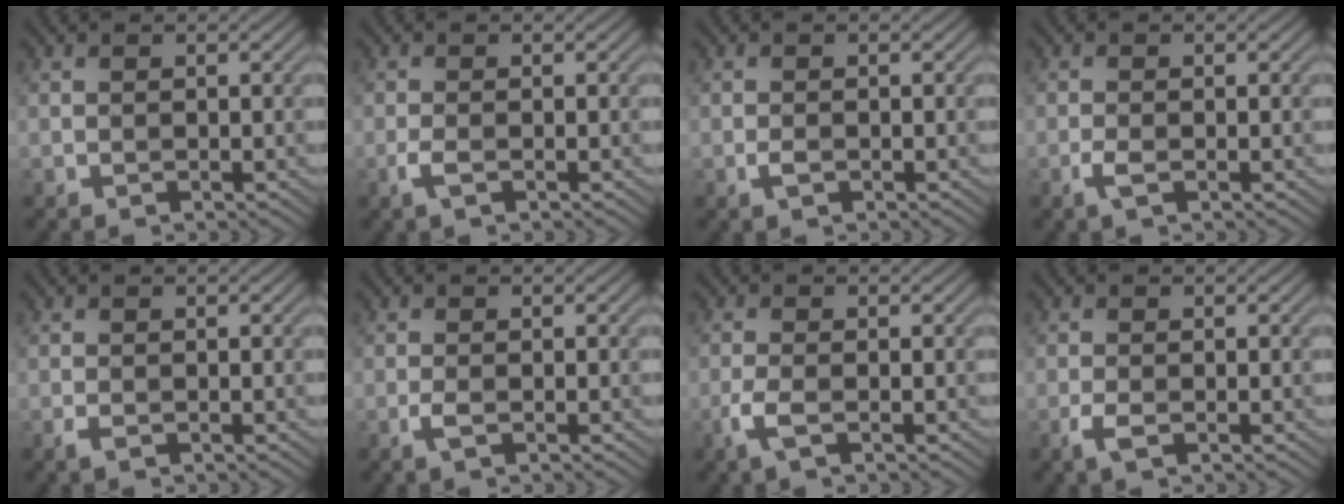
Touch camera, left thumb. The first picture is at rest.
{"total": 1.7, "force": [-0.9, 0.4, 1.4], "torque": [-0.036, 0.001, -0.021]}
{"total": 1.2, "force": [-0.6, 0.5, 0.9], "torque": [-0.020, 0.001, -0.012]}
{"total": 1.7, "force": [-0.8, 0.4, 1.4], "torque": [-0.035, 0.000, -0.020]}
{"total": 1.0, "force": [-0.6, 0.3, 0.8], "torque": [-0.020, -0.001, -0.012]}
{"total": 1.5, "force": [-0.7, 0.3, 1.3], "torque": [-0.032, 0.000, -0.018]}
{"total": 2.8, "force": [-1.3, 0.7, 2.3], "torque": [-0.061, 0.001, -0.034]}
{"total": 2.0, "force": [-1.0, 0.6, 1.6], "torque": [-0.041, -0.001, -0.023]}